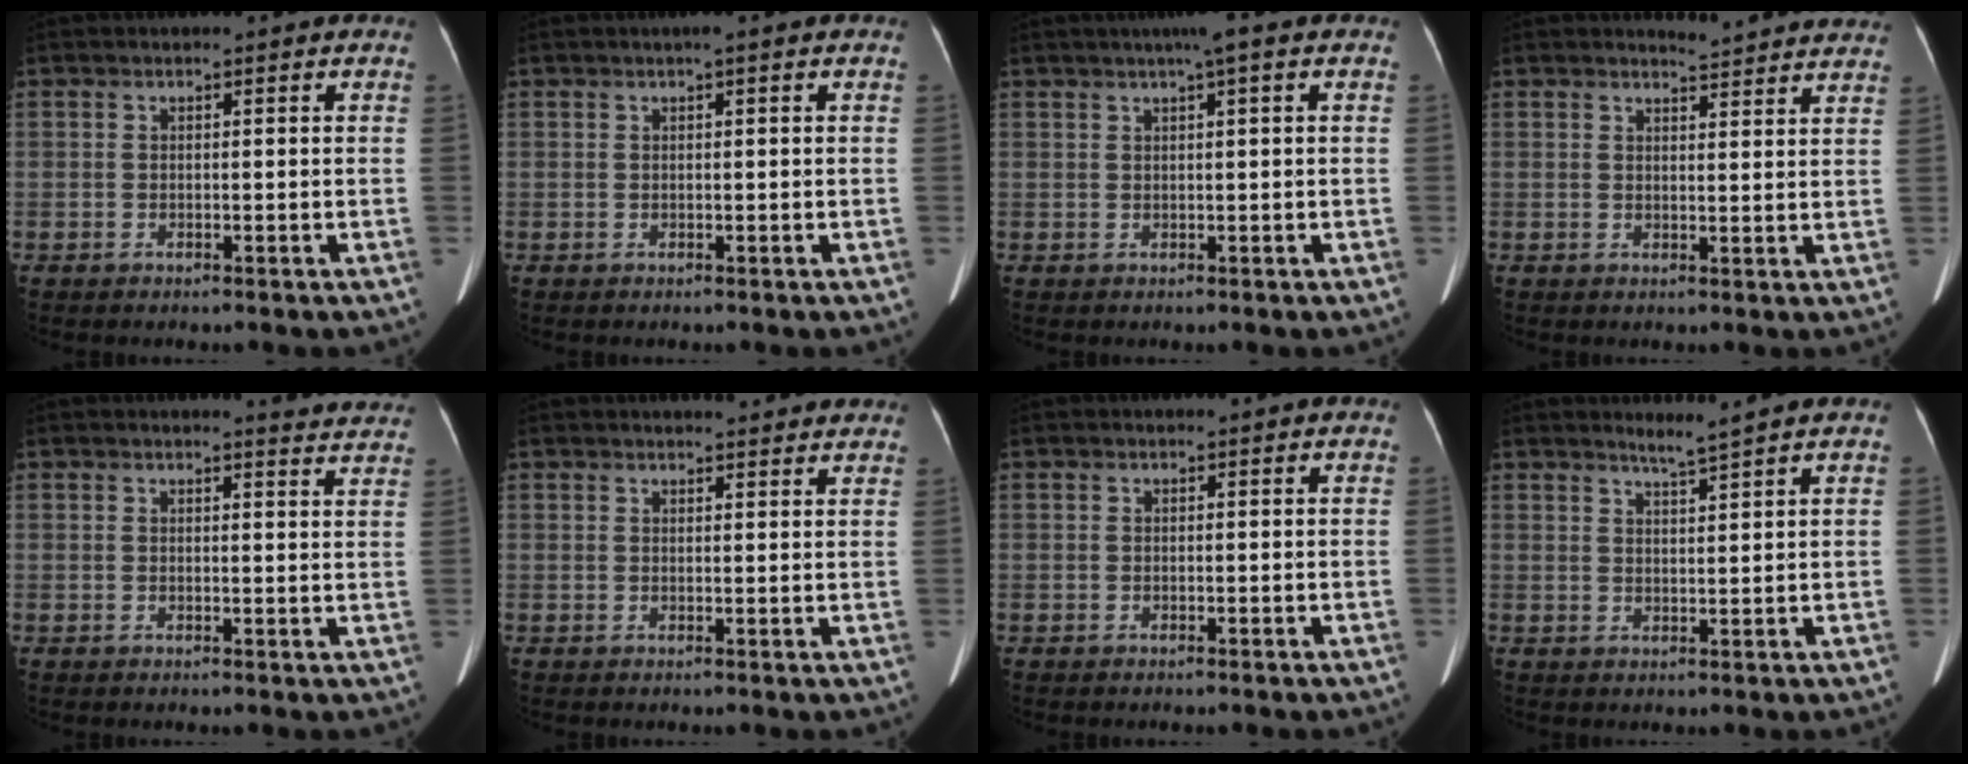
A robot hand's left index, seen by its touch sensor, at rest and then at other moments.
{"total": 0.8, "force": [0.4, -0.1, 0.7], "torque": [-0.014, 0.004, 0.006]}
{"total": 3.8, "force": [2.3, -0.3, 3.0], "torque": [-0.049, 0.017, 0.036]}
{"total": 7.9, "force": [7.8, 0.5, 1.2], "torque": [-0.012, -0.007, 0.073]}
{"total": 7.4, "force": [7.3, 0.3, 1.2], "torque": [-0.003, -0.026, 0.056]}
{"total": 7.5, "force": [6.9, 1.4, 2.5], "torque": [-0.026, 0.013, 0.073]}
{"total": 0.7, "force": [0.6, 0.0, 0.2], "torque": [-0.005, 0.002, 0.007]}
{"total": 2.6, "force": [2.3, -1.0, 0.8], "torque": [-0.020, -0.007, 0.044]}